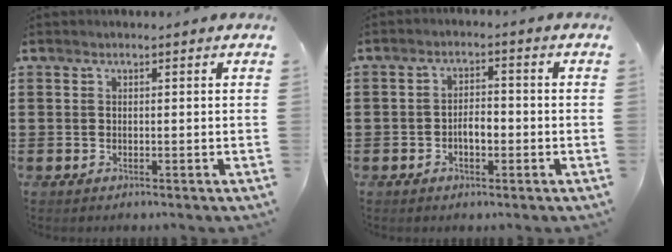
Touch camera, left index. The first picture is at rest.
{"total": 3.2, "force": [-1.1, 1.3, 2.7], "torque": [-0.050, 0.007, -0.021]}